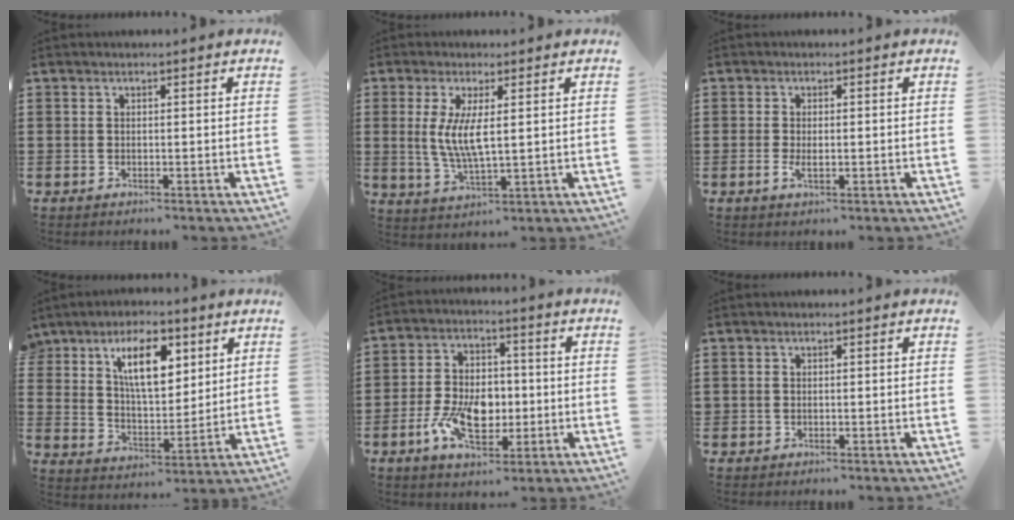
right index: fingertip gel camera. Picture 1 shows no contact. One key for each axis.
{"total": 5.9, "fx": 0.8, "fy": 1.6, "fz": 5.6, "tx": -0.117, "ty": -0.001, "tz": 0.011}
{"total": 1.9, "fx": -0.3, "fy": 0.9, "fz": 1.7, "tx": -0.038, "ty": -0.003, "tz": -0.007}
{"total": 9.9, "fx": 5.3, "fy": 4.9, "fz": 6.8, "tx": -0.129, "ty": 0.008, "tz": 0.091}
{"total": 9.6, "fx": -2.3, "fy": 6.0, "fz": 7.1, "tx": -0.141, "ty": 0.008, "tz": -0.041}
{"total": 0.5, "fx": 0.0, "fy": 0.5, "fz": 0.1, "tx": -0.002, "ty": 0.005, "tz": -0.001}